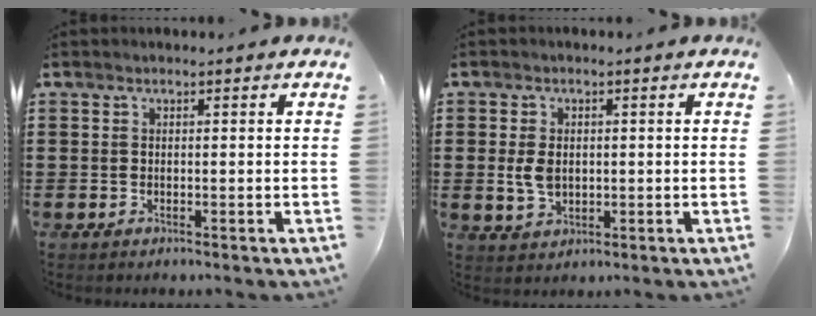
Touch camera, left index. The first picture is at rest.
{"total": 3.7, "force": [0.1, 2.5, 2.7], "torque": [-0.070, 0.003, -0.003]}